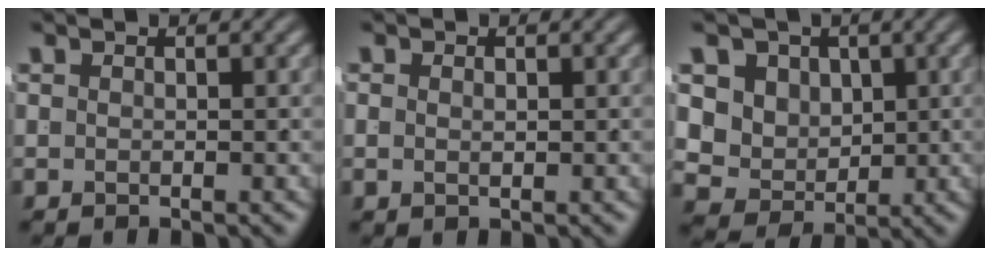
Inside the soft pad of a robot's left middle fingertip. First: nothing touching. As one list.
[{"total": 0.7, "force": [0.0, 0.0, 0.7], "torque": [-0.011, -0.009, 0.008]}, {"total": 11.4, "force": [0.4, 10.2, 5.1], "torque": [-0.139, -0.045, 0.013]}]